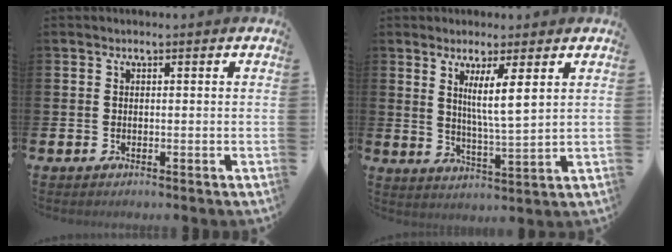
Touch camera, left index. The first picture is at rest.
{"total": 5.3, "force": [3.7, 0.0, 3.9], "torque": [-0.068, -0.027, 0.056]}